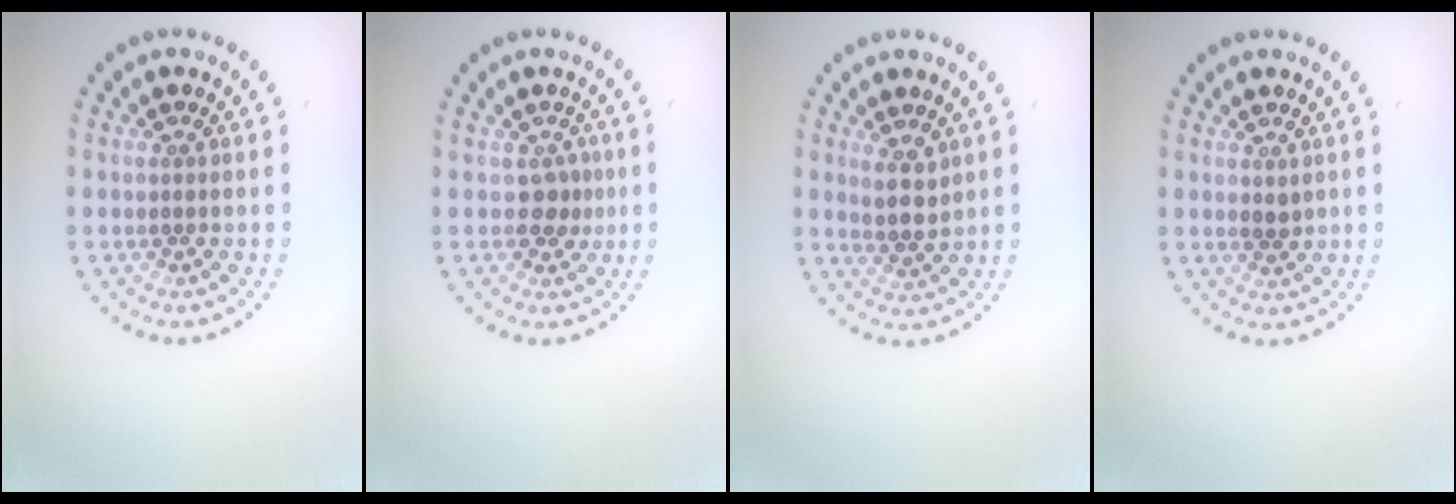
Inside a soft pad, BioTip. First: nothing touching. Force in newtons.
{"total": 1.8, "press": 1.5, "slide": 1.1}
{"total": 2.5, "press": 2.2, "slide": 1.2}
{"total": 1.0, "press": 0.9, "slide": 0.3}